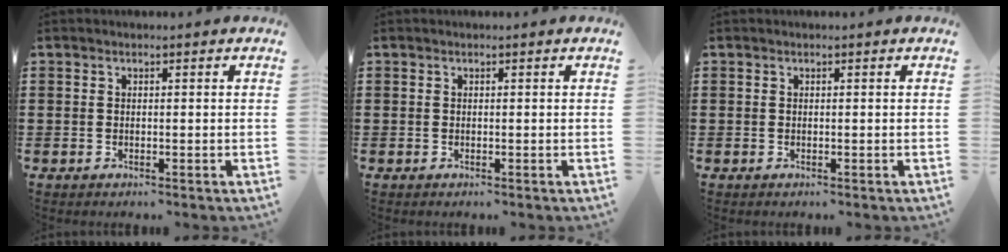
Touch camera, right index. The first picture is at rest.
{"total": 0.0}
{"total": 0.0}